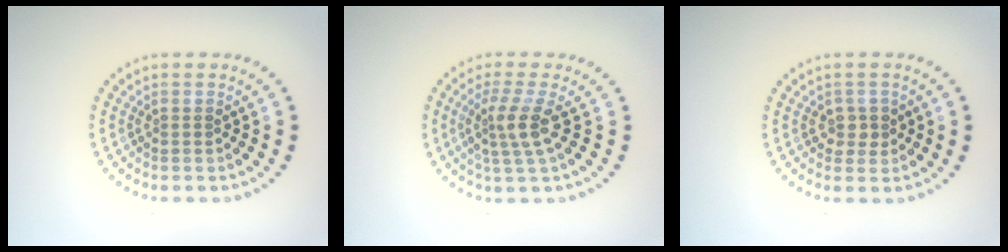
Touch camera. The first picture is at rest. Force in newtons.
{"total": 2.8, "press": 2.1, "slide": 1.8}
{"total": 1.5, "press": 1.4, "slide": 0.6}